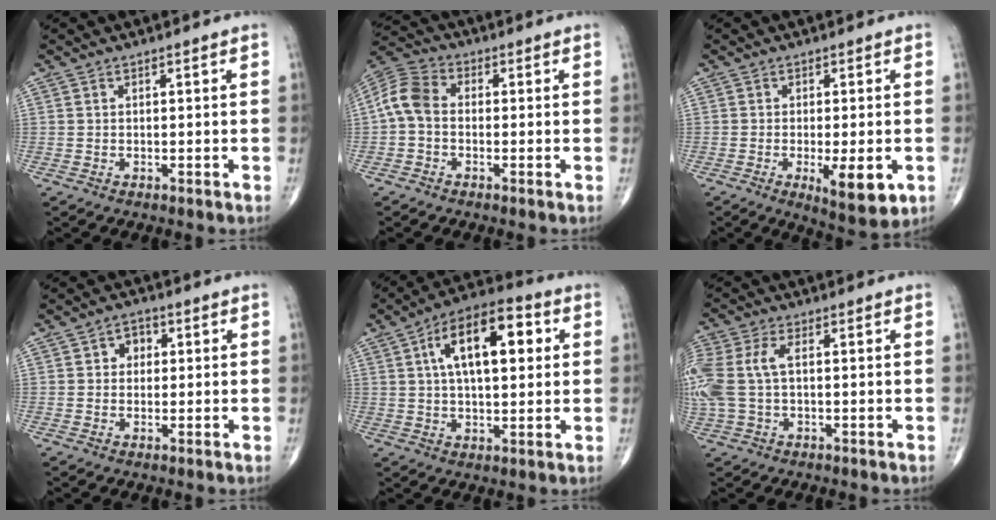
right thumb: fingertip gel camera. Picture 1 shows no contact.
{"total": 7.2, "force": [-0.6, 5.1, 5.1], "torque": [-0.098, 0.021, -0.028]}
{"total": 8.4, "force": [-2.4, 2.5, 7.6], "torque": [-0.105, -0.016, -0.031]}
{"total": 3.4, "force": [0.7, 2.8, 1.7], "torque": [-0.003, 0.005, 0.004]}
{"total": 15.6, "force": [4.1, 7.3, 13.2], "torque": [-0.194, 0.015, 0.059]}
{"total": 10.7, "force": [0.9, 6.0, 8.8], "torque": [-0.248, 0.021, 0.021]}